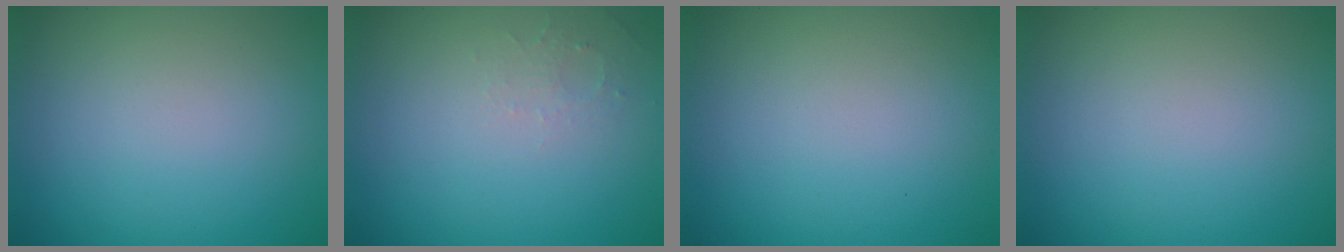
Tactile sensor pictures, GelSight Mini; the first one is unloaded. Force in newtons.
{"total": 1.2, "press": 1.2, "slide": 0.3}
{"total": 0.0}
{"total": 0.0}